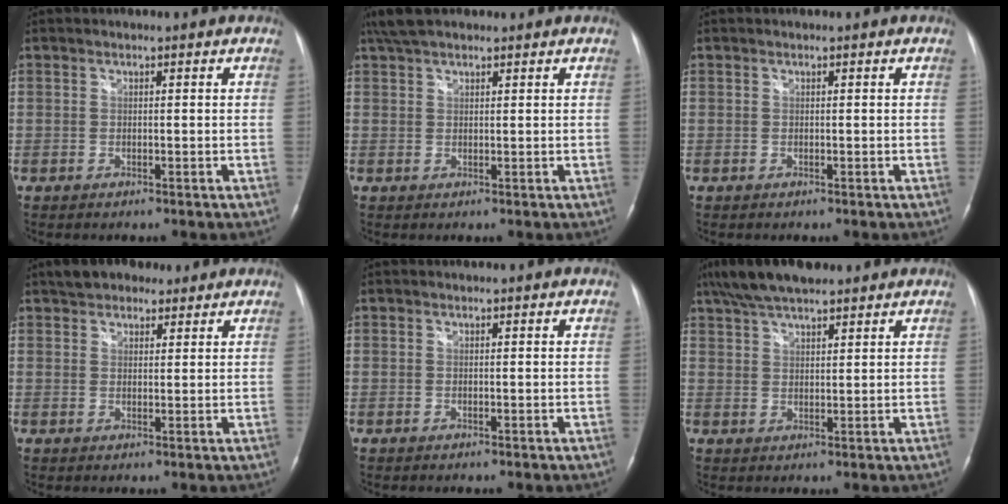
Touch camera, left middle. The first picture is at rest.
{"total": 4.6, "force": [3.6, 1.9, 2.1], "torque": [-0.044, 0.027, 0.069]}
{"total": 0.0}
{"total": 6.5, "force": [4.9, 3.3, 2.6], "torque": [-0.036, 0.022, 0.082]}
{"total": 0.0}
{"total": 9.5, "force": [7.5, 2.6, 5.2], "torque": [-0.095, 0.031, 0.132]}